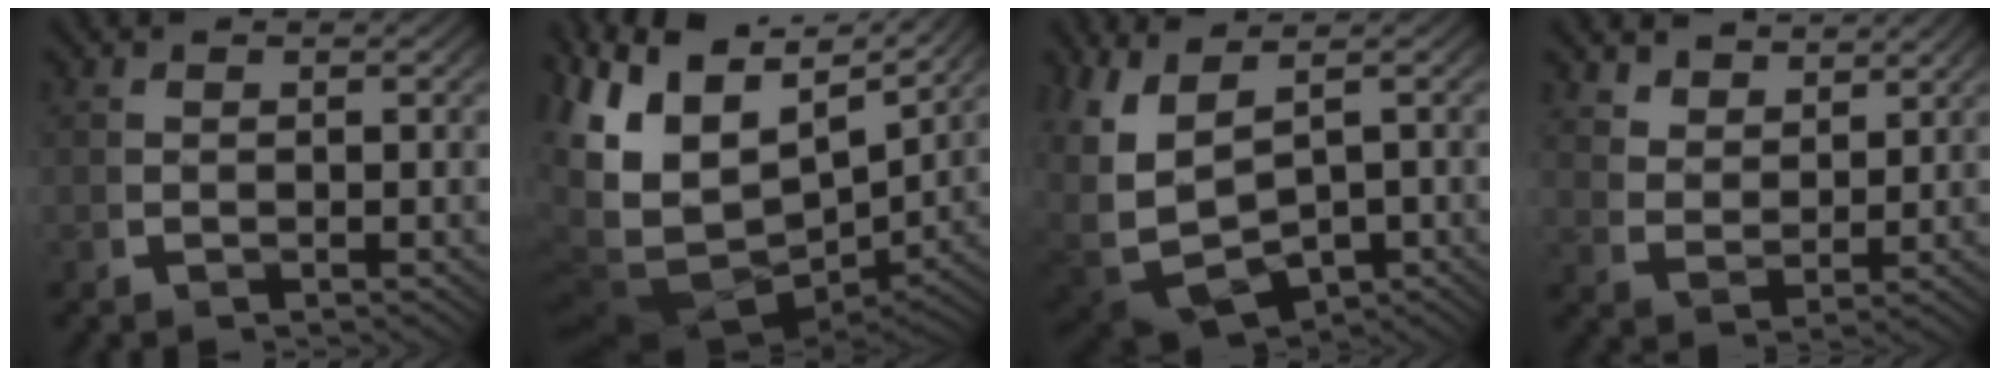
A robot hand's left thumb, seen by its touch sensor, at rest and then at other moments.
{"total": 16.7, "force": [0.7, 11.8, 11.9], "torque": [-0.270, -0.059, 0.036]}
{"total": 10.9, "force": [-1.8, 7.8, 7.4], "torque": [-0.189, -0.062, 0.010]}
{"total": 3.3, "force": [2.9, 1.1, 1.1], "torque": [-0.017, -0.005, 0.062]}